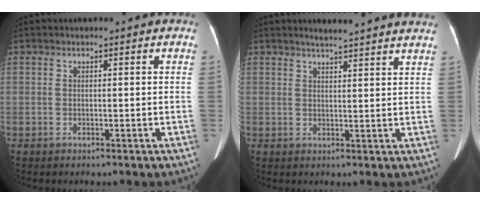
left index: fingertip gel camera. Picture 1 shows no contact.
{"total": 10.0, "force": [9.1, 0.1, 4.2], "torque": [-0.056, 0.013, 0.099]}